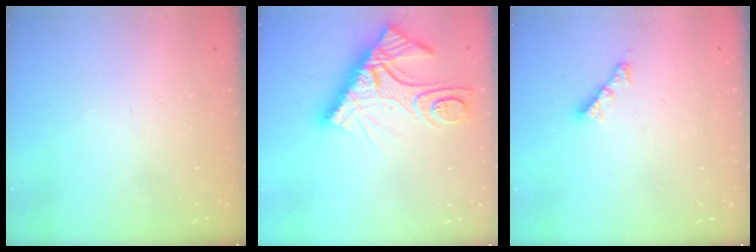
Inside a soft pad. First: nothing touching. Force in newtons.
{"total": 16.4, "press": 16.3, "slide": 1.4}
{"total": 3.4, "press": 3.3, "slide": 0.4}